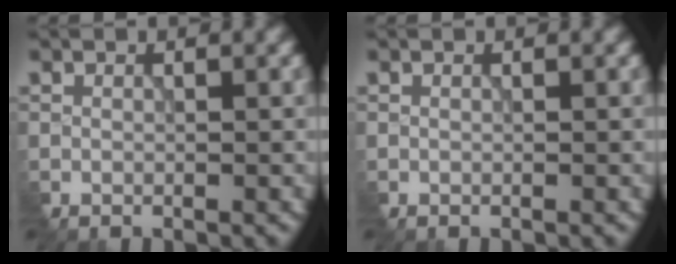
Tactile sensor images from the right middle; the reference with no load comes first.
{"total": 0.0}